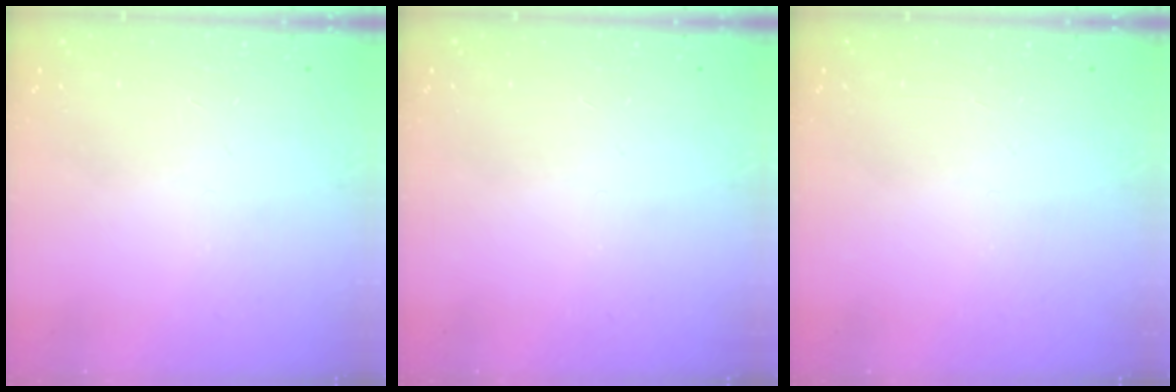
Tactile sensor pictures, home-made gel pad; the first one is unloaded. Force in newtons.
{"total": 0.0}
{"total": 0.0}